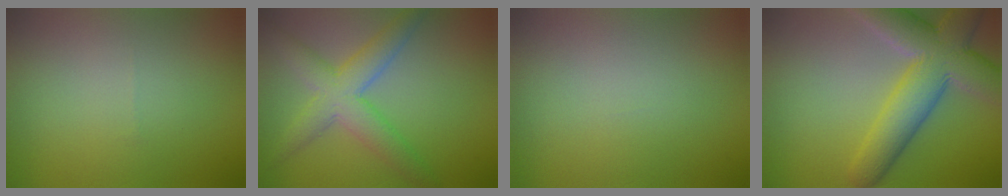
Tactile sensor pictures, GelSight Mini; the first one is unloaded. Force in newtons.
{"total": 5.3, "press": 5.3, "slide": 0.1}
{"total": 0.0}
{"total": 9.1, "press": 9.0, "slide": 0.5}